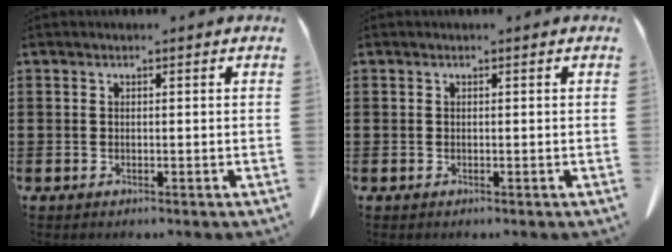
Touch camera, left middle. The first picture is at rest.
{"total": 0.0}